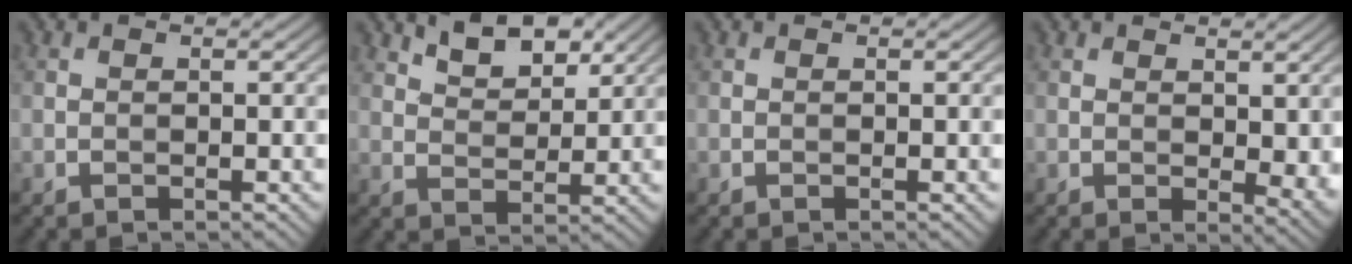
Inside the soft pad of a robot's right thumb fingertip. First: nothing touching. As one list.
[{"total": 5.4, "force": [3.8, 2.5, 2.9], "torque": [-0.051, -0.005, 0.071]}, {"total": 0.0}, {"total": 3.3, "force": [1.3, 1.7, 2.6], "torque": [-0.039, -0.005, 0.027]}]